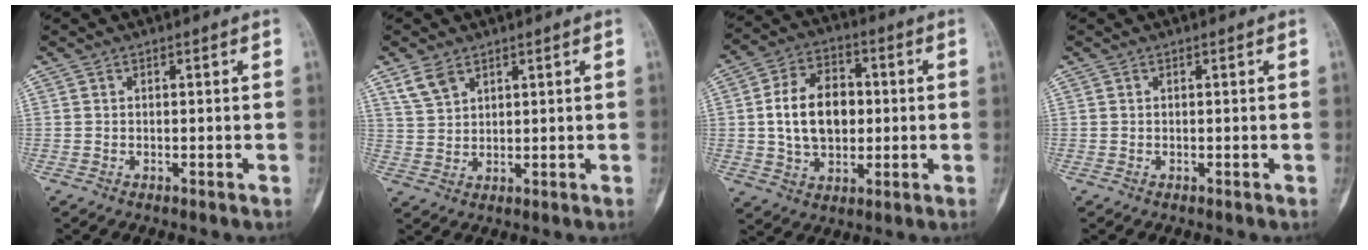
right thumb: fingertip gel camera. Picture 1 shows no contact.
{"total": 4.6, "force": [3.1, 2.6, 2.2], "torque": [-0.036, -0.010, 0.070]}
{"total": 13.4, "force": [0.7, 9.3, 9.7], "torque": [-0.143, 0.012, 0.012]}
{"total": 0.0}